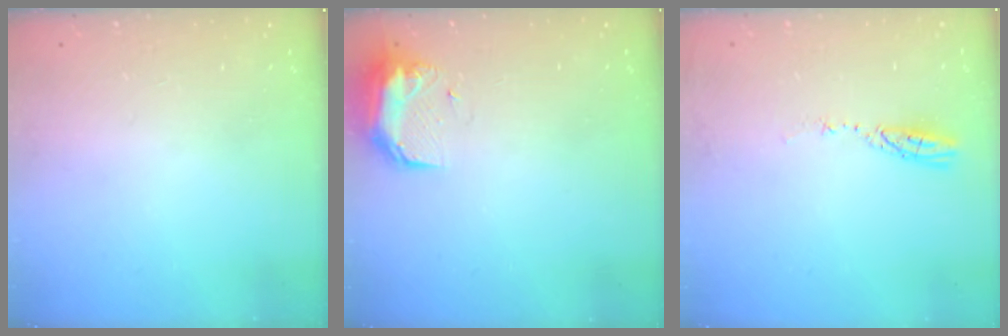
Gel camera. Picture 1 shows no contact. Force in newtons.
{"total": 9.3, "press": 9.3, "slide": 0.7}
{"total": 3.5, "press": 3.5, "slide": 0.3}